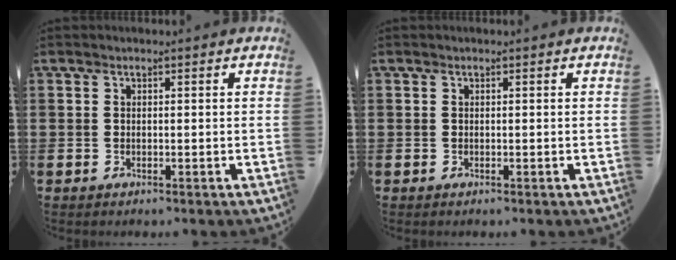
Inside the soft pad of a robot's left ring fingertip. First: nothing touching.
{"total": 0.0}